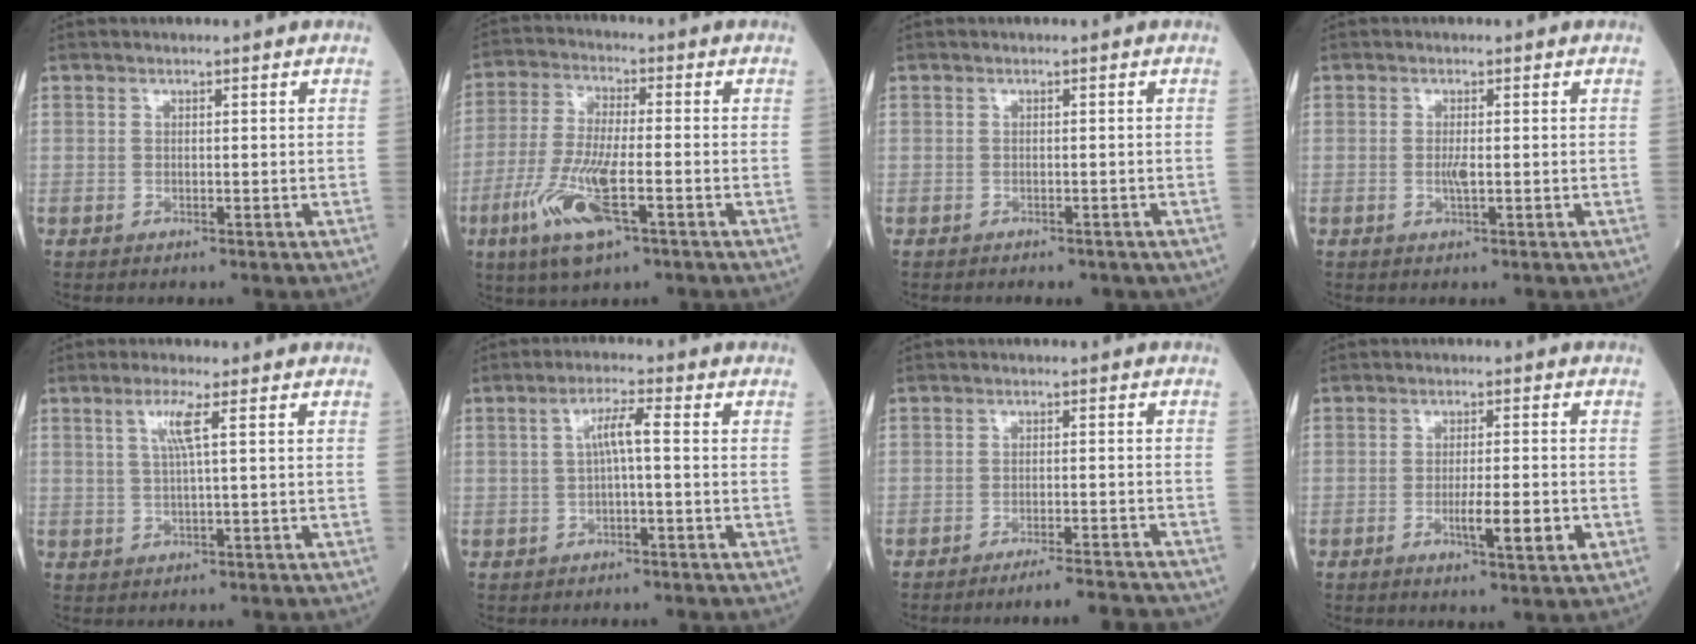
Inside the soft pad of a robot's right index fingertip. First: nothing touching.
{"total": 11.5, "force": [-4.8, 2.2, 10.2], "torque": [-0.215, -0.021, -0.089]}
{"total": 3.9, "force": [-3.2, 1.7, 1.6], "torque": [-0.017, -0.002, -0.033]}
{"total": 1.6, "force": [-0.2, 0.2, 1.6], "torque": [-0.035, -0.002, -0.004]}
{"total": 3.5, "force": [1.2, -0.5, 3.2], "torque": [-0.070, 0.001, 0.023]}
{"total": 3.8, "force": [0.1, 0.3, 3.8], "torque": [-0.068, 0.013, 0.003]}
{"total": 7.7, "force": [-7.4, -0.1, 2.0], "torque": [-0.010, 0.001, -0.106]}
{"total": 5.8, "force": [-1.8, 0.4, 5.5], "torque": [-0.091, -0.006, -0.026]}